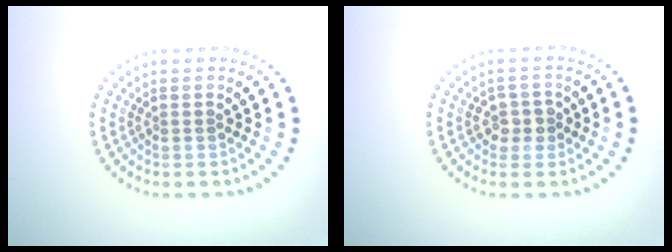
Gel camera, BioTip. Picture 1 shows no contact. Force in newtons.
{"total": 1.8, "press": 1.8, "slide": 0.4}